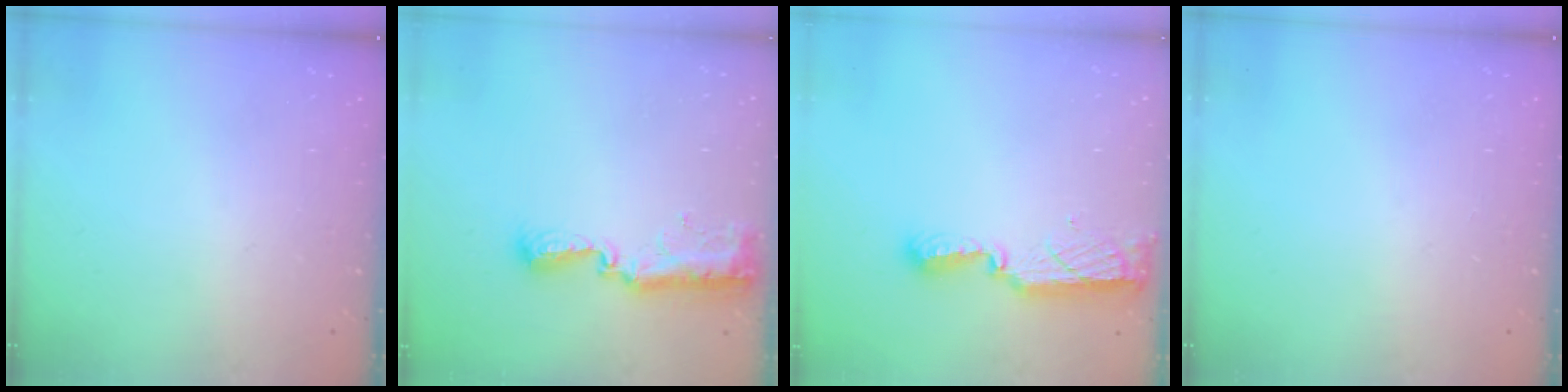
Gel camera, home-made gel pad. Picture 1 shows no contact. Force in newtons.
{"total": 11.2, "press": 10.1, "slide": 4.8}
{"total": 8.3, "press": 8.3, "slide": 0.7}
{"total": 0.0}